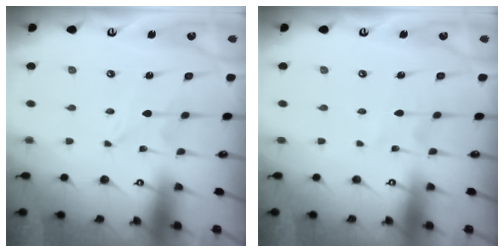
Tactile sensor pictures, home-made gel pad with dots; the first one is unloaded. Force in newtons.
{"total": 2.6, "press": 2.6, "slide": 0.3}